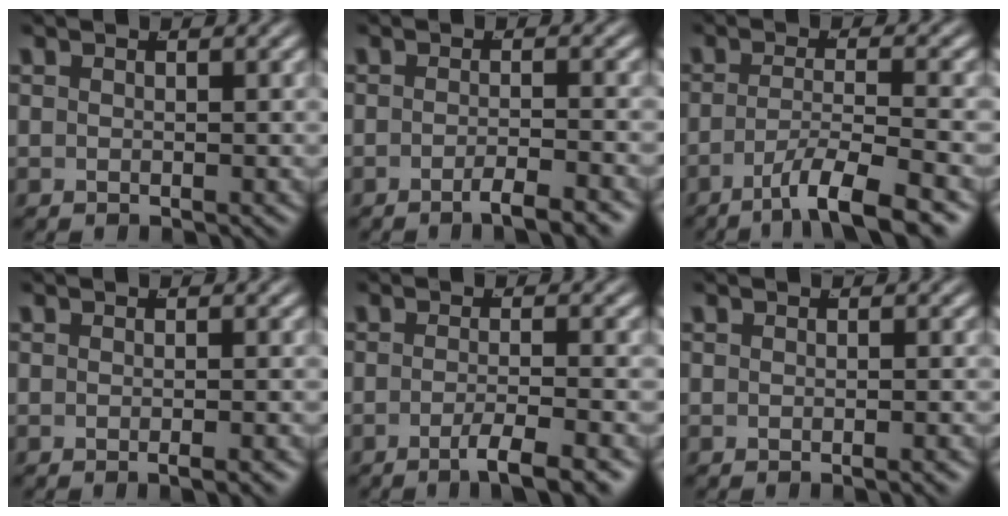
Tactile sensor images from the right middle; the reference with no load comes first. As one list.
[{"total": 2.9, "force": [-2.3, 0.0, 1.7], "torque": [-0.022, -0.001, -0.041]}, {"total": 6.2, "force": [-4.2, 0.9, 4.6], "torque": [-0.079, -0.022, -0.055]}, {"total": 1.2, "force": [-1.0, -0.2, 0.7], "torque": [-0.007, 0.005, -0.018]}, {"total": 4.1, "force": [-2.9, 0.2, 2.8], "torque": [-0.048, -0.011, -0.045]}, {"total": 0.7, "force": [-0.6, -0.3, 0.3], "torque": [-0.004, 0.004, -0.012]}]